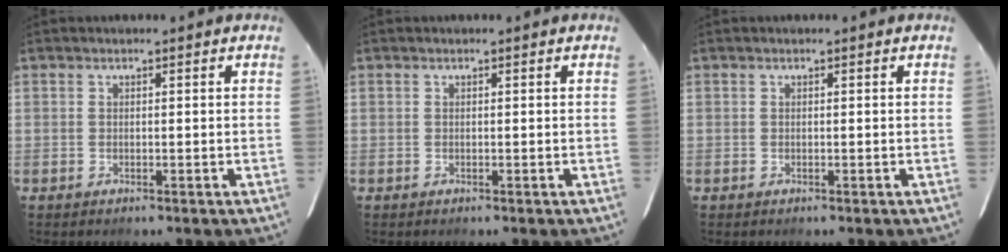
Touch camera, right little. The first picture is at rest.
{"total": 0.0}
{"total": 0.0}